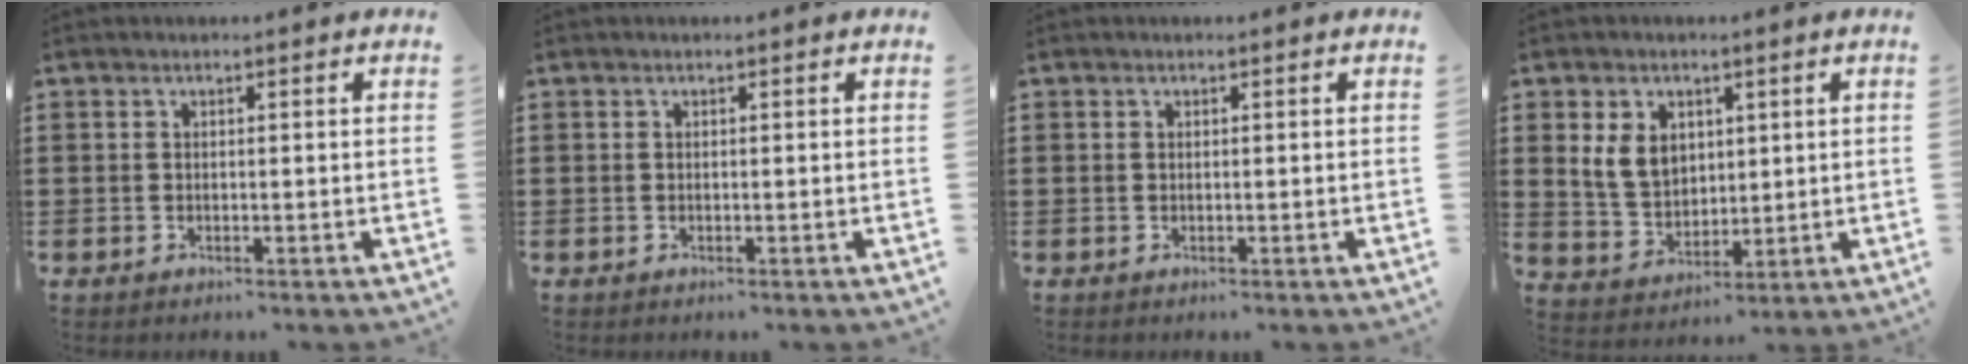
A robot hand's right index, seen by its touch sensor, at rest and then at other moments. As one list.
[{"total": 0.0}, {"total": 0.0}, {"total": 6.6, "force": [2.0, 5.1, 3.7], "torque": [-0.097, 0.015, 0.035]}]